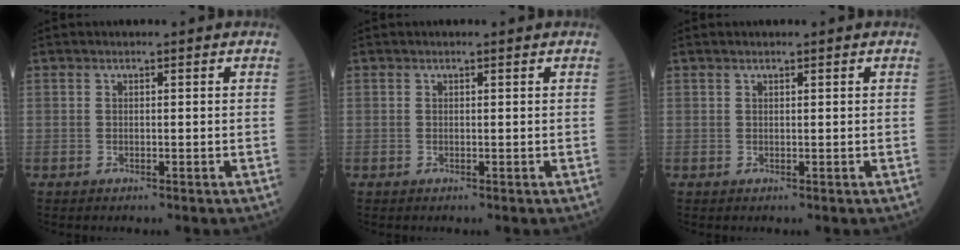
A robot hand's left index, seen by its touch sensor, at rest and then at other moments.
{"total": 0.0}
{"total": 0.0}